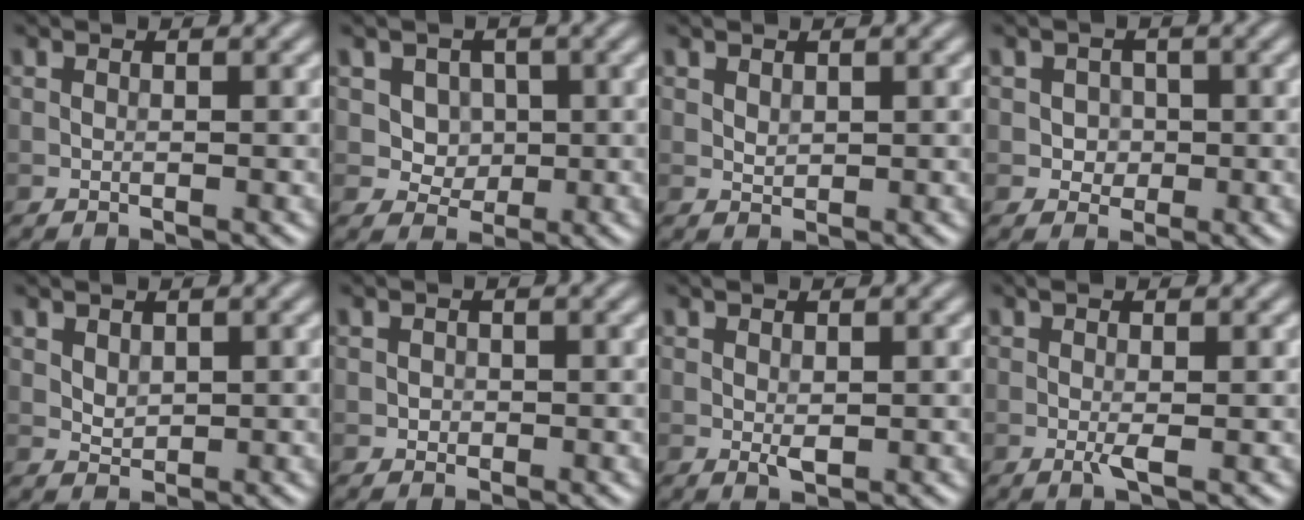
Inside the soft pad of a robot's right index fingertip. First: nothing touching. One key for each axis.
{"total": 3.4, "fx": 0.9, "fy": 2.9, "fz": 1.6, "tx": -0.028, "ty": -0.005, "tz": 0.021}
{"total": 0.8, "fx": 0.4, "fy": 0.5, "fz": 0.4, "tx": -0.011, "ty": -0.003, "tz": 0.012}
{"total": 1.6, "fx": -0.2, "fy": 1.6, "fz": 0.5, "tx": 0.005, "ty": -0.002, "tz": -0.006}
{"total": 1.3, "fx": 0.7, "fy": 0.9, "fz": 0.6, "tx": -0.014, "ty": -0.003, "tz": 0.017}
{"total": 0.6, "fx": 0.0, "fy": 0.6, "fz": 0.1, "tx": 0.003, "ty": -0.003, "tz": -0.002}
{"total": 1.2, "fx": 0.1, "fy": 0.5, "fz": 1.0, "tx": -0.019, "ty": -0.001, "tz": 0.002}
{"total": 1.5, "fx": -0.2, "fy": 0.1, "fz": 1.5, "tx": -0.032, "ty": -0.002, "tz": -0.006}